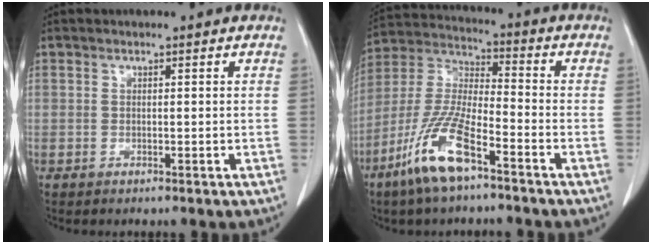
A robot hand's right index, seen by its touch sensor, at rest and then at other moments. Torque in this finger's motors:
{"motor_torque": [1.79, -0.34, 0.40, 0.21]}